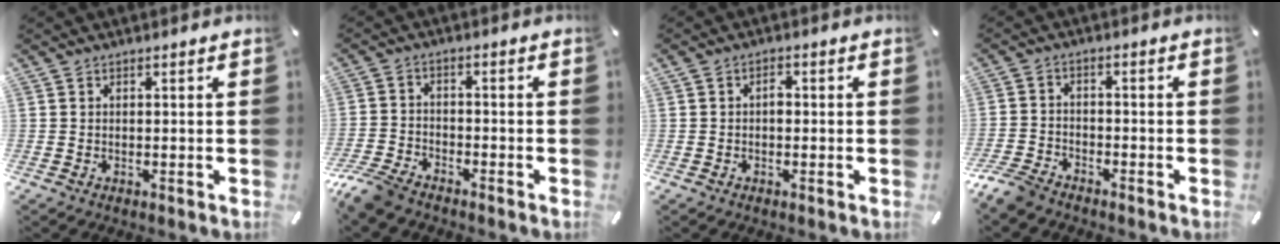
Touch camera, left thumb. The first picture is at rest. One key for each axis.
{"total": 6.7, "fx": -5.9, "fy": 2.2, "fz": 2.3, "tx": -0.067, "ty": 0.017, "tz": -0.120}
{"total": 2.1, "fx": -0.2, "fy": 1.3, "fz": 1.6, "tx": -0.033, "ty": 0.006, "tz": -0.007}
{"total": 5.9, "fx": -5.2, "fy": 2.0, "fz": 2.0, "tx": -0.058, "ty": 0.016, "tz": -0.105}